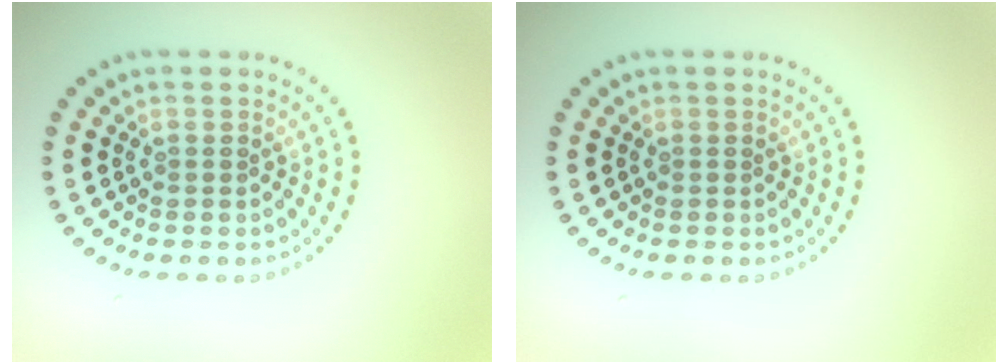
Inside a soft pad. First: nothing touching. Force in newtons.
{"total": 0.0}